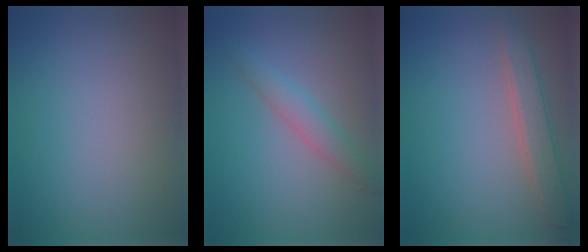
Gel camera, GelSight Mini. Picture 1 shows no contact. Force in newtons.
{"total": 2.2, "press": 2.2, "slide": 0.1}
{"total": 2.6, "press": 2.6, "slide": 0.2}